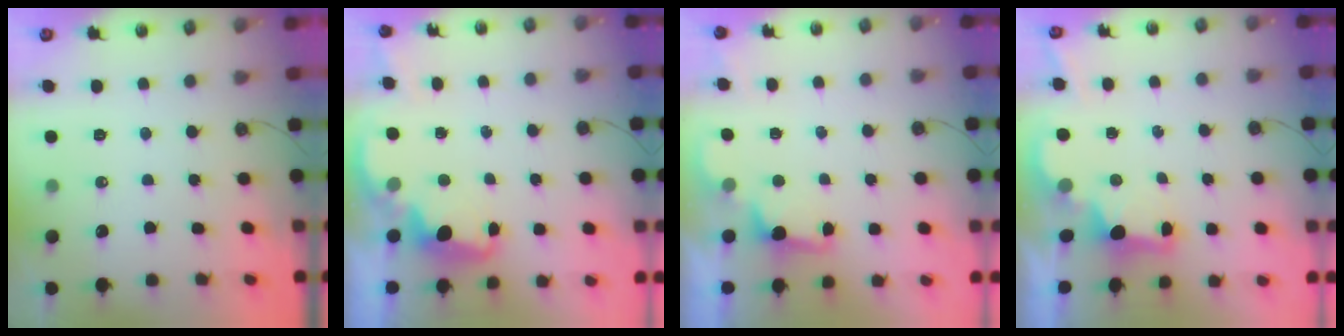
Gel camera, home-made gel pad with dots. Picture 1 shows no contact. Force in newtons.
{"total": 2.1, "press": 2.0, "slide": 0.6}
{"total": 1.8, "press": 1.5, "slide": 1.0}
{"total": 2.3, "press": 2.2, "slide": 0.7}